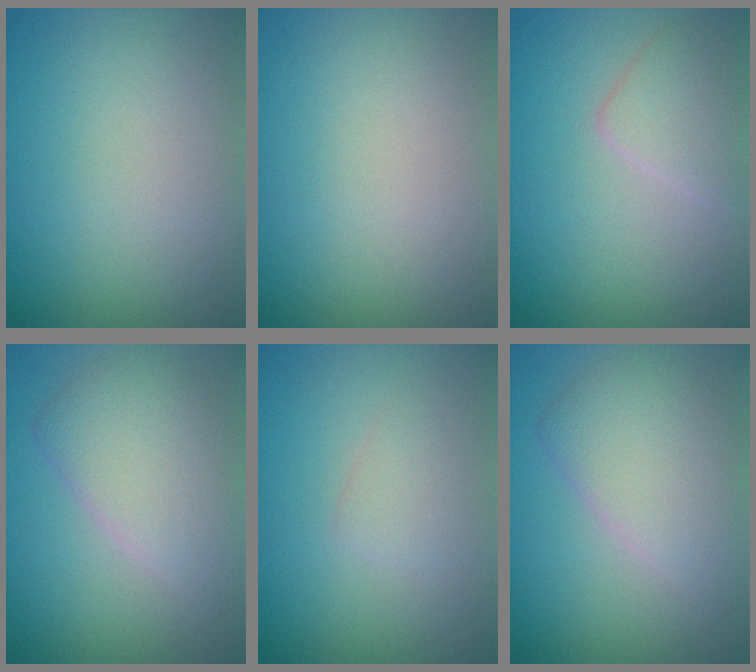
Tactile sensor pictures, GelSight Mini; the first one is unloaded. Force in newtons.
{"total": 0.0}
{"total": 2.5, "press": 2.5, "slide": 0.2}
{"total": 4.5, "press": 4.5, "slide": 0.2}
{"total": 1.1, "press": 1.1, "slide": 0.1}
{"total": 4.5, "press": 4.5, "slide": 0.2}